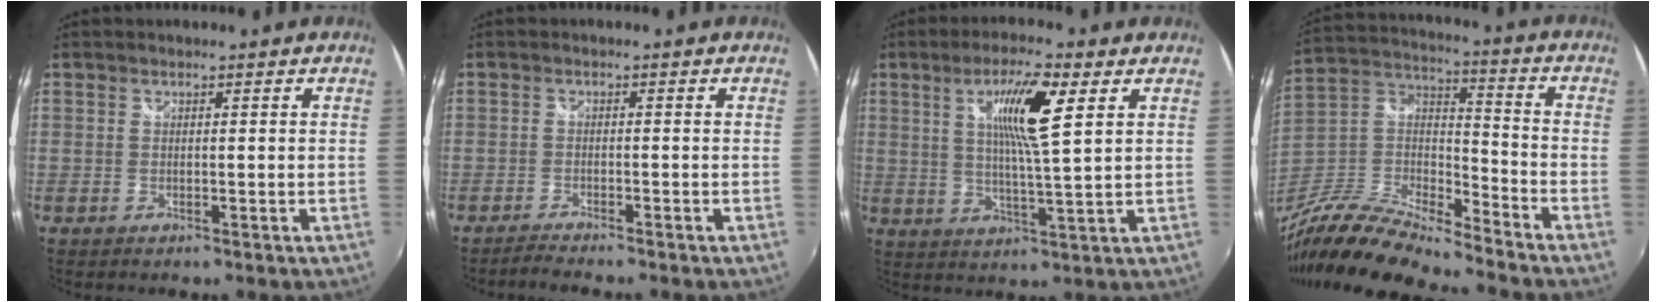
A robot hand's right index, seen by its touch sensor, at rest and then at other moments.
{"total": 1.9, "force": [-1.8, -0.3, 0.5], "torque": [-0.022, -0.007, -0.039]}
{"total": 9.9, "force": [3.8, 0.7, 9.1], "torque": [-0.160, 0.002, 0.064]}
{"total": 18.1, "force": [-14.9, 3.1, 9.7], "torque": [-0.209, -0.012, -0.297]}